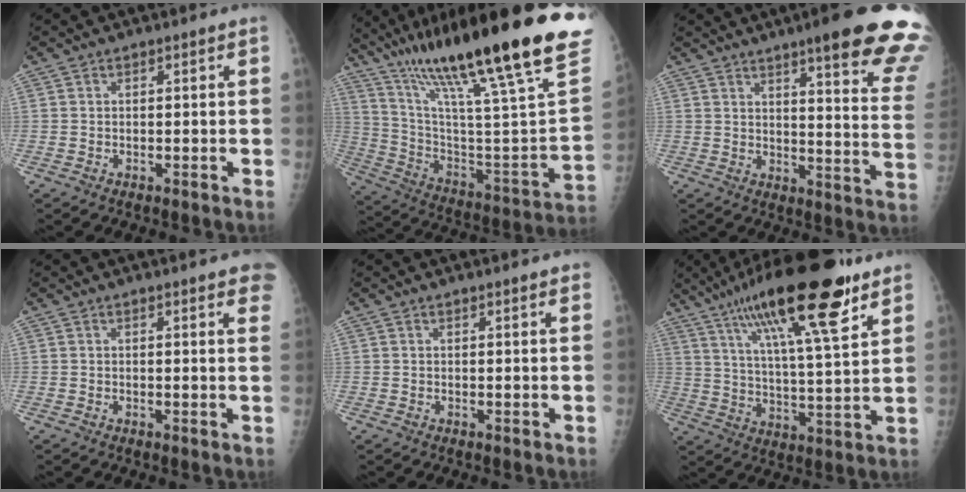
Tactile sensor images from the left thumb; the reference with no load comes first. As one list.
[{"total": 37.9, "force": [26.1, 4.5, 27.1], "torque": [-0.357, -0.090, 0.404]}, {"total": 22.8, "force": [15.6, 2.8, 16.4], "torque": [-0.175, -0.075, 0.191]}, {"total": 8.1, "force": [5.8, 1.6, 5.5], "torque": [-0.046, -0.011, 0.054]}, {"total": 3.5, "force": [3.1, 0.4, 1.6], "torque": [-0.012, -0.006, 0.028]}, {"total": 22.8, "force": [13.6, 5.0, 17.6], "torque": [-0.285, -0.034, 0.226]}]